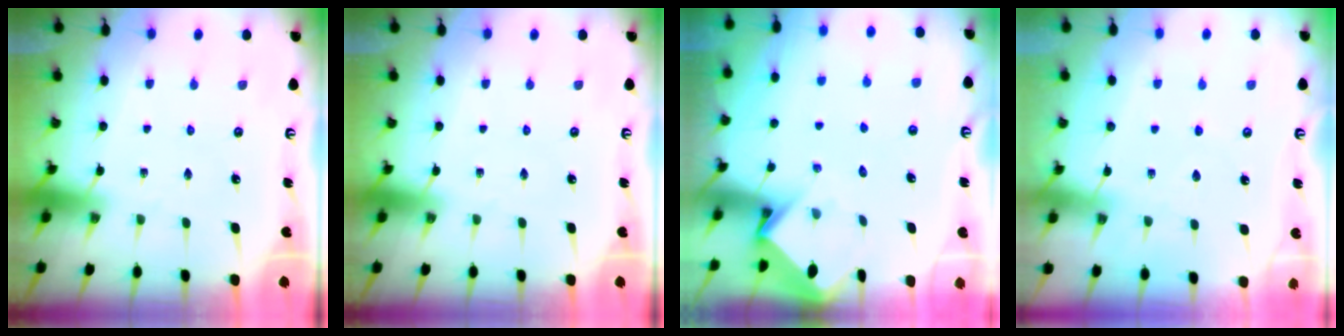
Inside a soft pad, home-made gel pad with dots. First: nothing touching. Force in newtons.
{"total": 0.0}
{"total": 3.4, "press": 3.4, "slide": 0.3}
{"total": 3.3, "press": 3.3, "slide": 0.6}